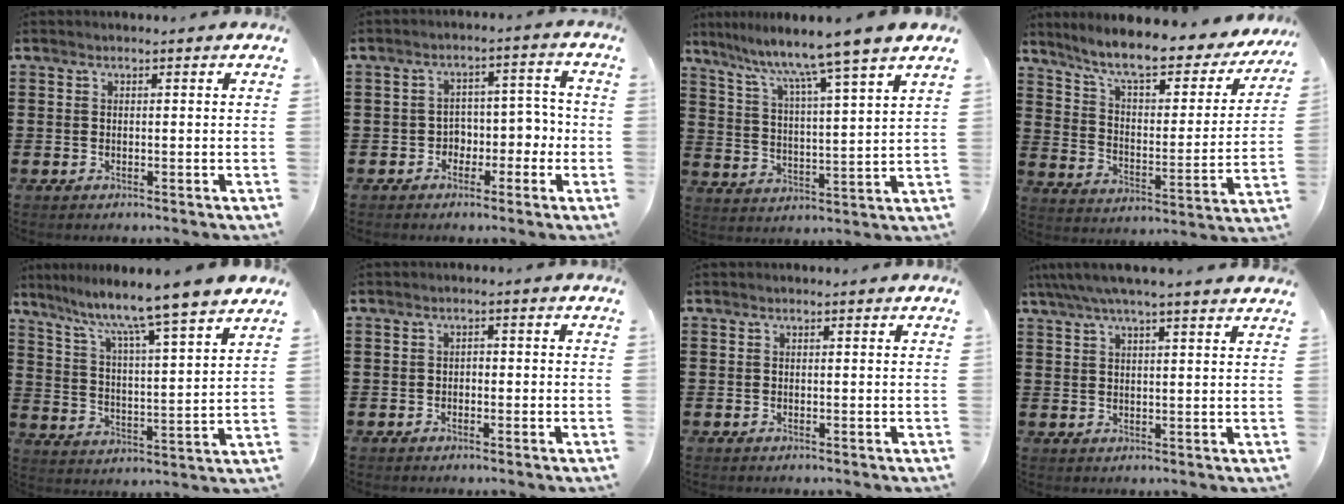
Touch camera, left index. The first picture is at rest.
{"total": 3.8, "force": [-1.7, 3.1, 1.4], "torque": [-0.040, 0.008, -0.041]}
{"total": 7.4, "force": [6.2, -2.1, 3.5], "torque": [-0.094, -0.051, 0.091]}
{"total": 8.7, "force": [7.1, 1.0, 4.9], "torque": [-0.114, -0.047, 0.115]}
{"total": 7.6, "force": [6.6, -1.8, 3.4], "torque": [-0.094, -0.057, 0.100]}
{"total": 1.2, "force": [-0.8, 0.7, 0.5], "torque": [-0.014, 0.003, -0.019]}
{"total": 0.0}
{"total": 4.2, "force": [3.5, 0.0, 2.3], "torque": [-0.057, -0.005, 0.061]}